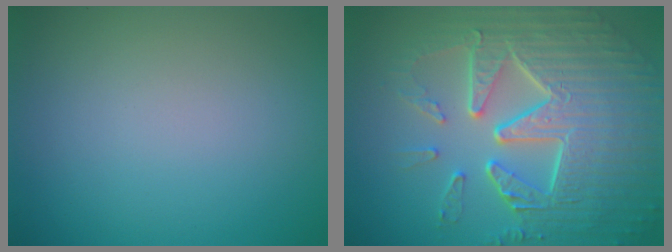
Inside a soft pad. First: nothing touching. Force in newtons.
{"total": 9.5, "press": 6.4, "slide": 7.1}